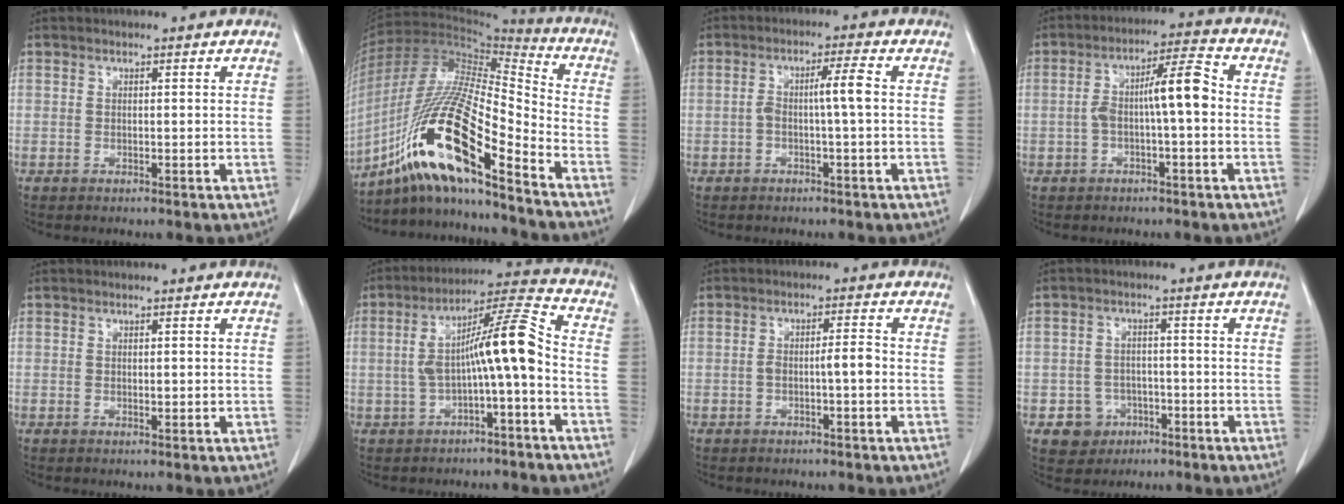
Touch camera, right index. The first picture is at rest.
{"total": 19.6, "force": [-12.4, 1.7, 15.1], "torque": [-0.310, -0.012, -0.230]}
{"total": 4.1, "force": [-0.3, -0.2, 4.1], "torque": [-0.073, 0.012, -0.005]}
{"total": 7.6, "force": [-0.6, 1.2, 7.5], "torque": [-0.133, 0.028, -0.012]}
{"total": 0.7, "force": [0.1, 0.4, 0.6], "torque": [-0.010, -0.001, 0.002]}
{"total": 10.7, "force": [-1.5, 0.8, 10.5], "torque": [-0.181, 0.038, -0.027]}
{"total": 3.2, "force": [-0.8, 0.4, 3.1], "torque": [-0.052, 0.009, -0.012]}
{"total": 4.8, "force": [-2.2, 4.3, 0.5], "torque": [-0.002, 0.015, -0.029]}